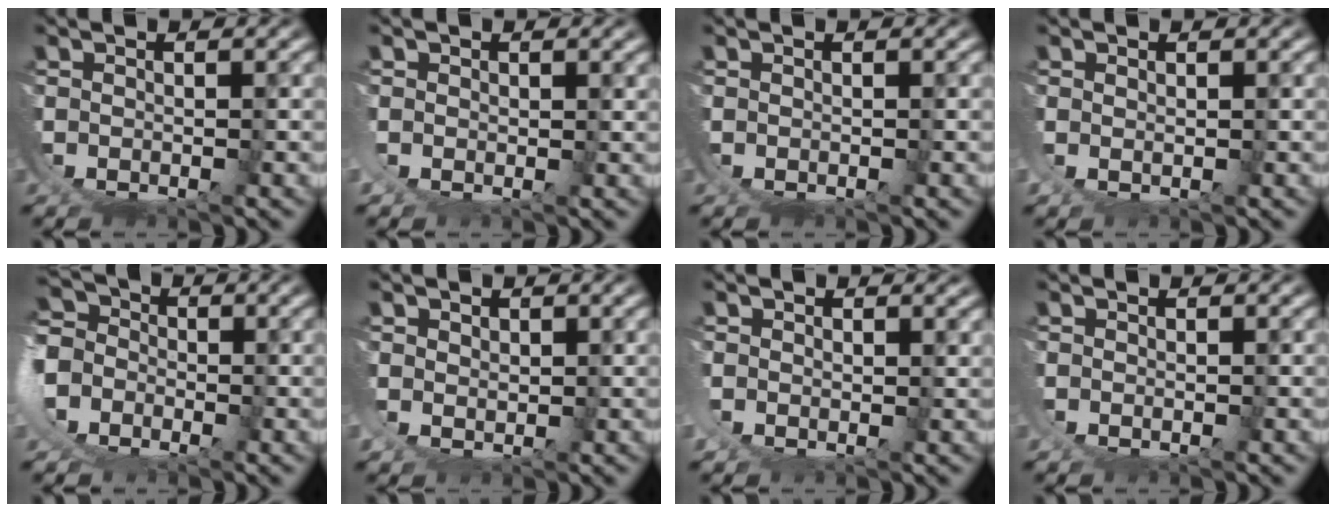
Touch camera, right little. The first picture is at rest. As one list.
[{"total": 1.0, "force": [0.7, 0.6, 0.5], "torque": [-0.016, -0.003, 0.017]}, {"total": 0.0}, {"total": 1.1, "force": [0.8, -0.2, 0.6], "torque": [-0.018, -0.002, 0.019]}, {"total": 6.4, "force": [0.3, 5.4, 3.4], "torque": [-0.086, -0.008, -0.005]}, {"total": 1.4, "force": [1.2, 0.2, 0.6], "torque": [-0.022, -0.010, 0.034]}, {"total": 1.4, "force": [1.1, 0.6, 0.7], "torque": [-0.019, -0.003, 0.021]}, {"total": 0.7, "force": [0.4, 0.3, 0.5], "torque": [-0.014, 0.001, 0.006]}]